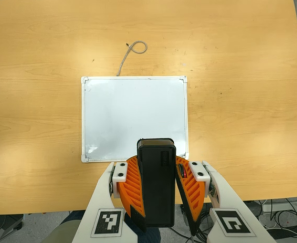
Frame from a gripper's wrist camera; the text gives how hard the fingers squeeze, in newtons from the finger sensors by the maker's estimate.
{"total": 10.3, "left": 9.8, "right": 10.9}